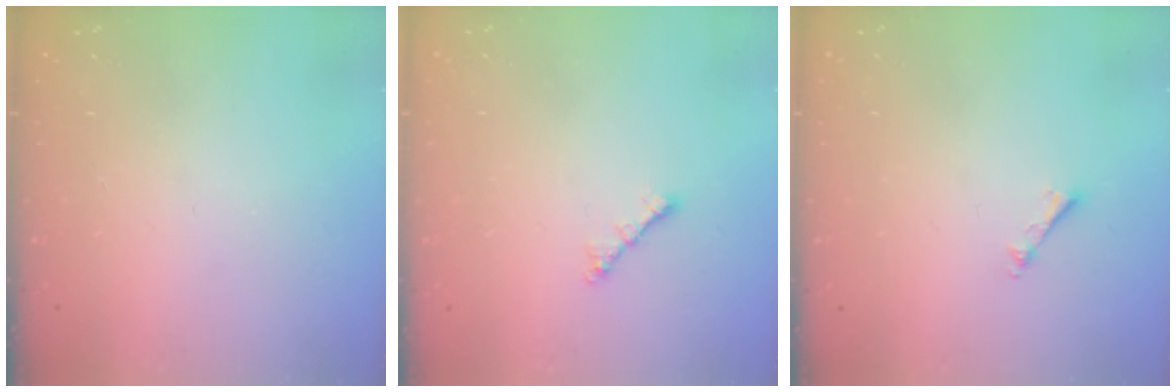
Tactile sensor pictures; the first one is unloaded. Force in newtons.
{"total": 2.0, "press": 1.9, "slide": 0.6}
{"total": 1.0, "press": 1.0, "slide": 0.2}